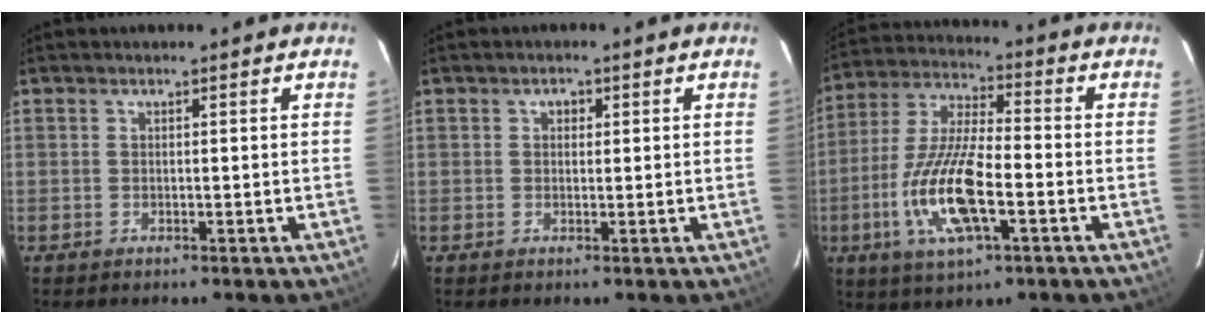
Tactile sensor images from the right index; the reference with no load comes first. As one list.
[{"total": 1.4, "force": [0.3, 1.2, 0.6], "torque": [-0.007, 0.008, 0.004]}, {"total": 15.3, "force": [-4.9, 4.8, 13.7], "torque": [-0.289, -0.009, -0.094]}]